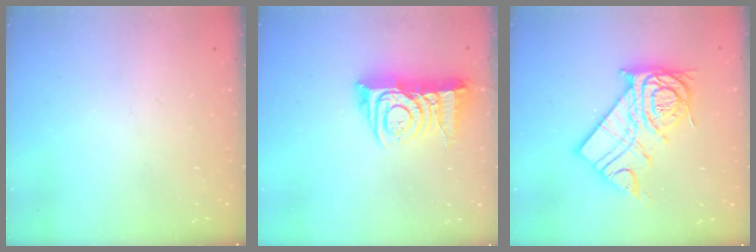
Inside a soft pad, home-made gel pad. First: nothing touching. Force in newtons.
{"total": 12.1, "press": 12.0, "slide": 1.7}
{"total": 20.0, "press": 19.9, "slide": 1.9}